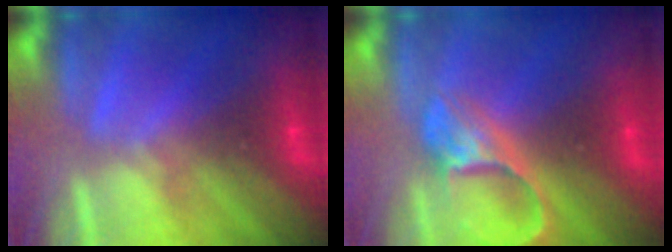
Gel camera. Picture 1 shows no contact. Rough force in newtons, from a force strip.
{"total": 4.8}